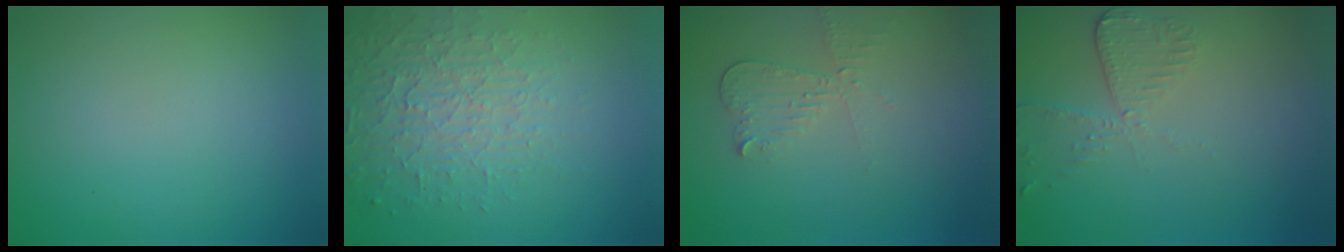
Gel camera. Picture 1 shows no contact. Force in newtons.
{"total": 3.7, "press": 3.3, "slide": 1.6}
{"total": 2.1, "press": 2.1, "slide": 0.4}
{"total": 2.6, "press": 2.3, "slide": 1.2}